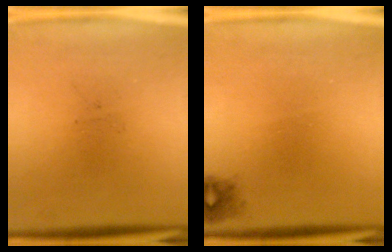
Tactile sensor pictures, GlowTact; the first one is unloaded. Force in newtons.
{"total": 1.1}